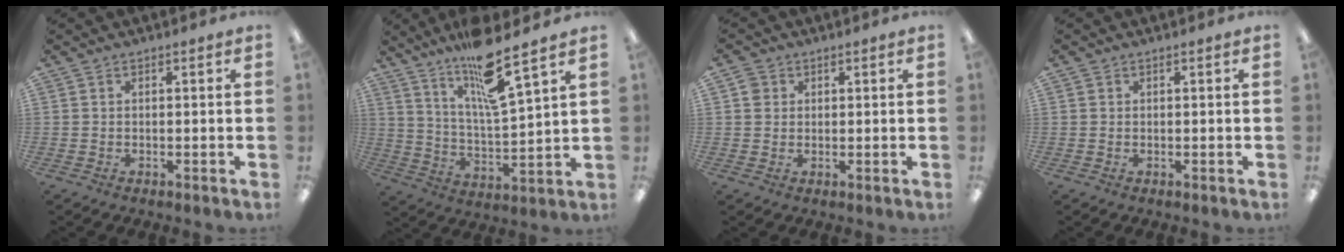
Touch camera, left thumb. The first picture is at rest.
{"total": 13.9, "force": [10.6, 1.5, 8.8], "torque": [-0.154, -0.064, 0.171]}
{"total": 3.0, "force": [1.2, 2.6, 0.6], "torque": [-0.002, 0.000, 0.019]}
{"total": 0.0}